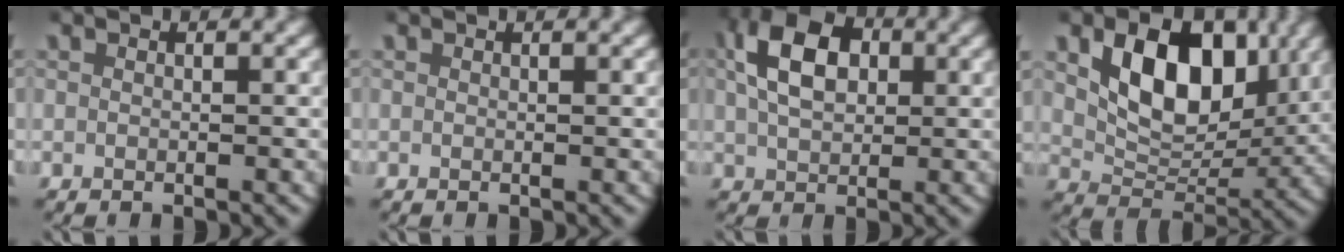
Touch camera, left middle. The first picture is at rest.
{"total": 0.0}
{"total": 6.9, "force": [1.9, 4.3, 5.1], "torque": [-0.089, 0.002, 0.035]}
{"total": 8.8, "force": [3.1, 5.6, 6.1], "torque": [-0.105, -0.011, 0.051]}